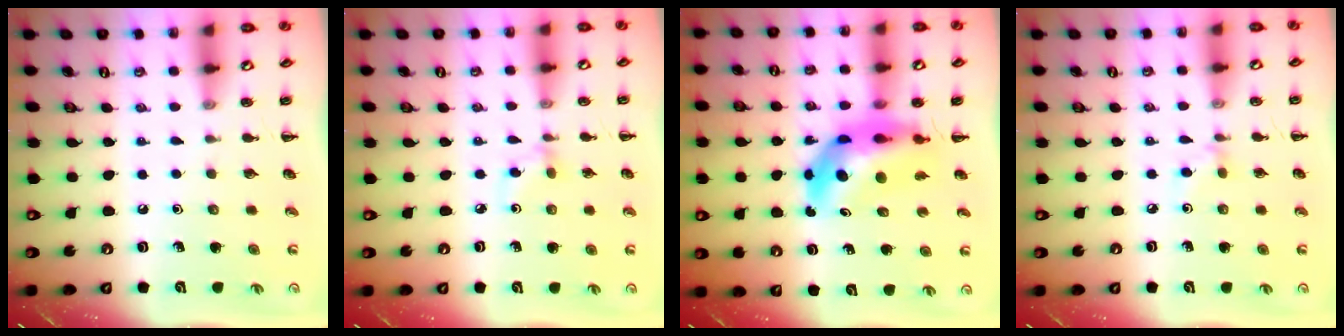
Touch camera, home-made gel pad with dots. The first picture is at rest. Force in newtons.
{"total": 3.4, "press": 3.1, "slide": 1.3}
{"total": 10.2, "press": 9.8, "slide": 2.8}
{"total": 3.5, "press": 3.3, "slide": 1.2}